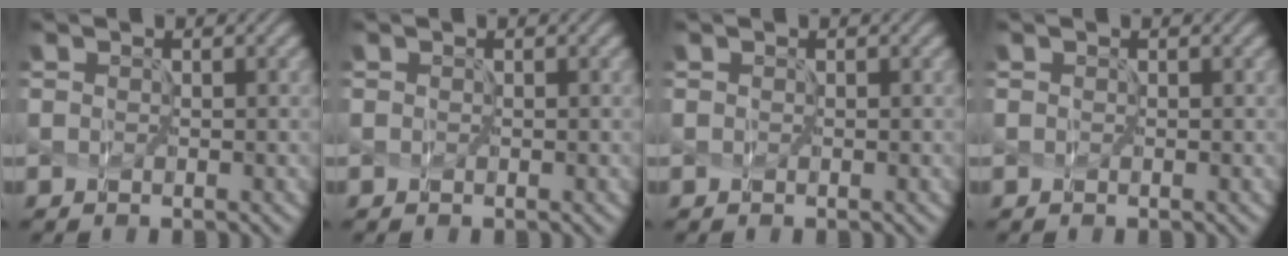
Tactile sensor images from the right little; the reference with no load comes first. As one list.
[{"total": 0.0}, {"total": 0.0}, {"total": 0.0}]